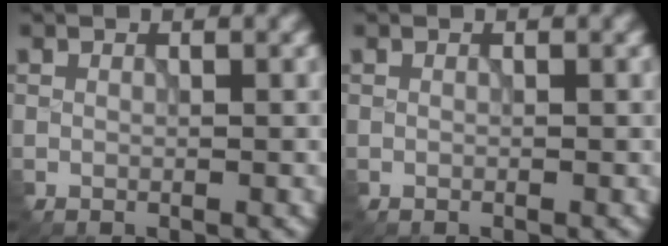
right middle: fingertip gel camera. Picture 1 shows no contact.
{"total": 0.0}